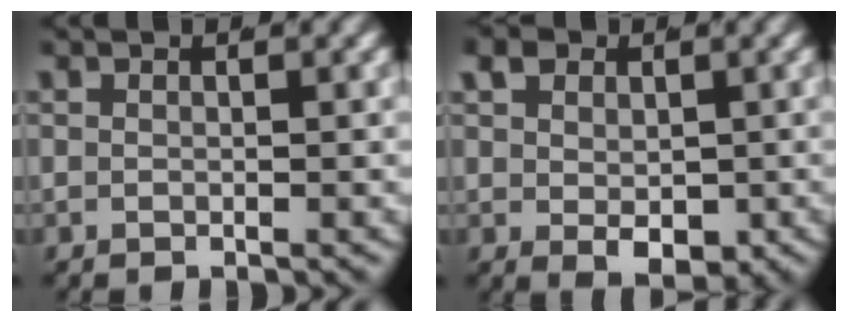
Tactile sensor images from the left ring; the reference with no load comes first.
{"total": 3.1, "force": [-0.2, 1.8, 2.6], "torque": [-0.045, -0.023, 0.013]}